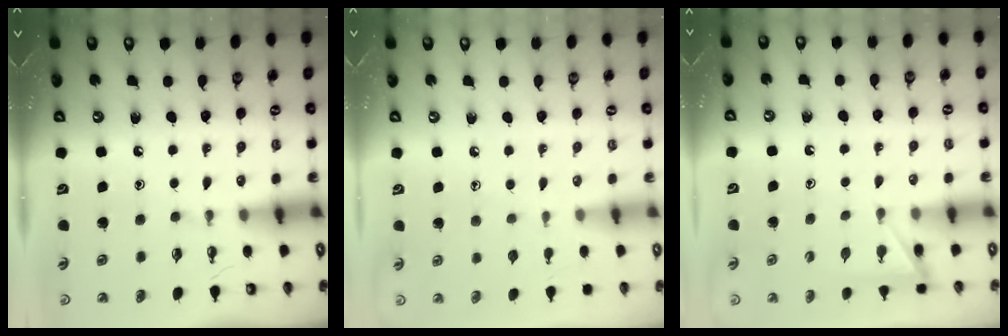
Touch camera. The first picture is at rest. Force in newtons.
{"total": 4.3, "press": 4.3, "slide": 0.4}
{"total": 5.7, "press": 5.7, "slide": 0.5}